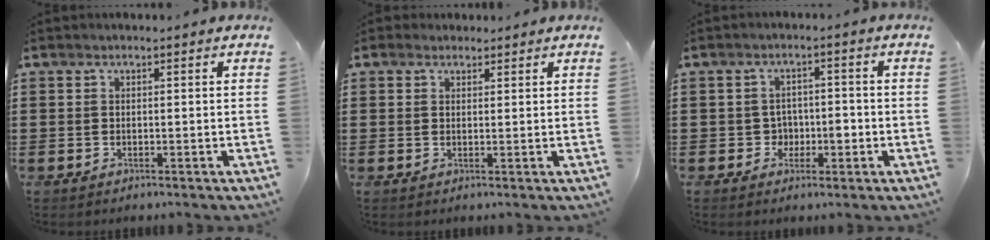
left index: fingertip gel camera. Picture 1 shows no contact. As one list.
[{"total": 1.6, "force": [1.4, 0.7, 0.1], "torque": [-0.006, 0.005, 0.028]}, {"total": 3.1, "force": [-0.9, 2.6, 1.4], "torque": [-0.037, 0.006, -0.024]}]